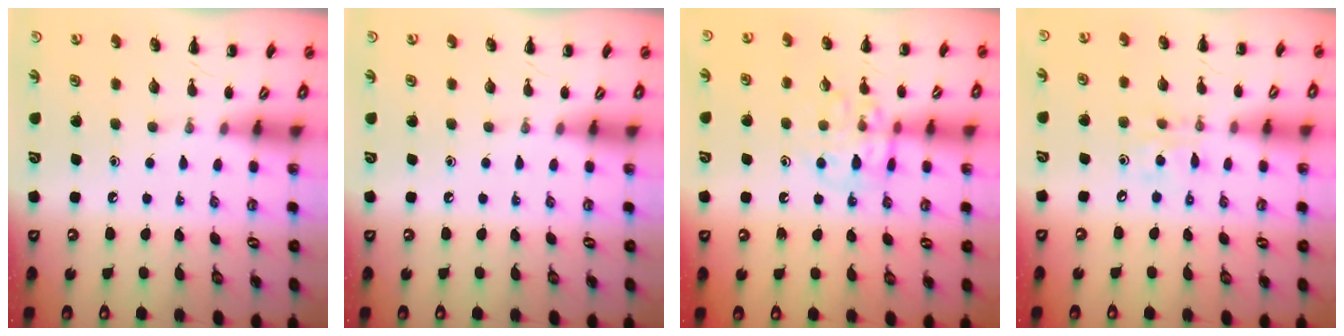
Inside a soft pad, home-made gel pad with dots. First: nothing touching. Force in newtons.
{"total": 0.0}
{"total": 12.1, "press": 12.0, "slide": 1.5}
{"total": 6.4, "press": 6.2, "slide": 1.3}